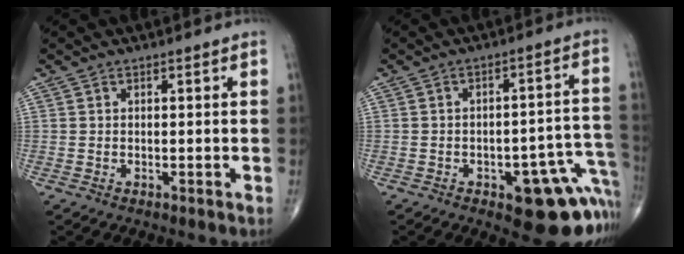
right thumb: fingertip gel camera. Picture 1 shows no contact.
{"total": 15.3, "force": [-6.7, 6.5, 12.1], "torque": [-0.073, 0.058, -0.065]}